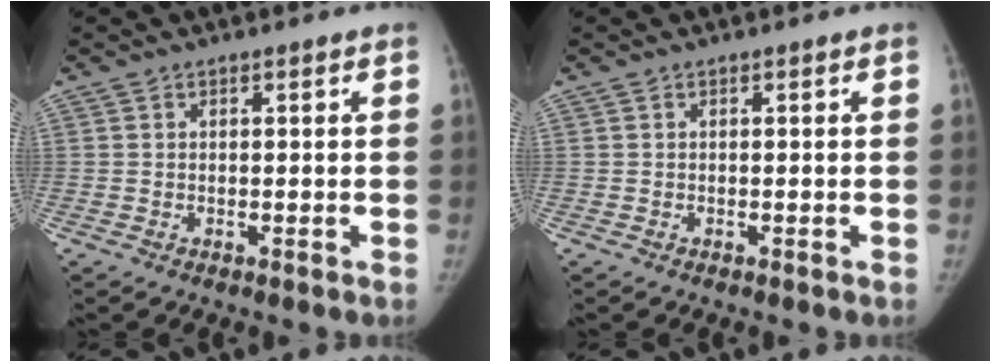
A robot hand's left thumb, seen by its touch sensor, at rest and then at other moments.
{"total": 0.0}